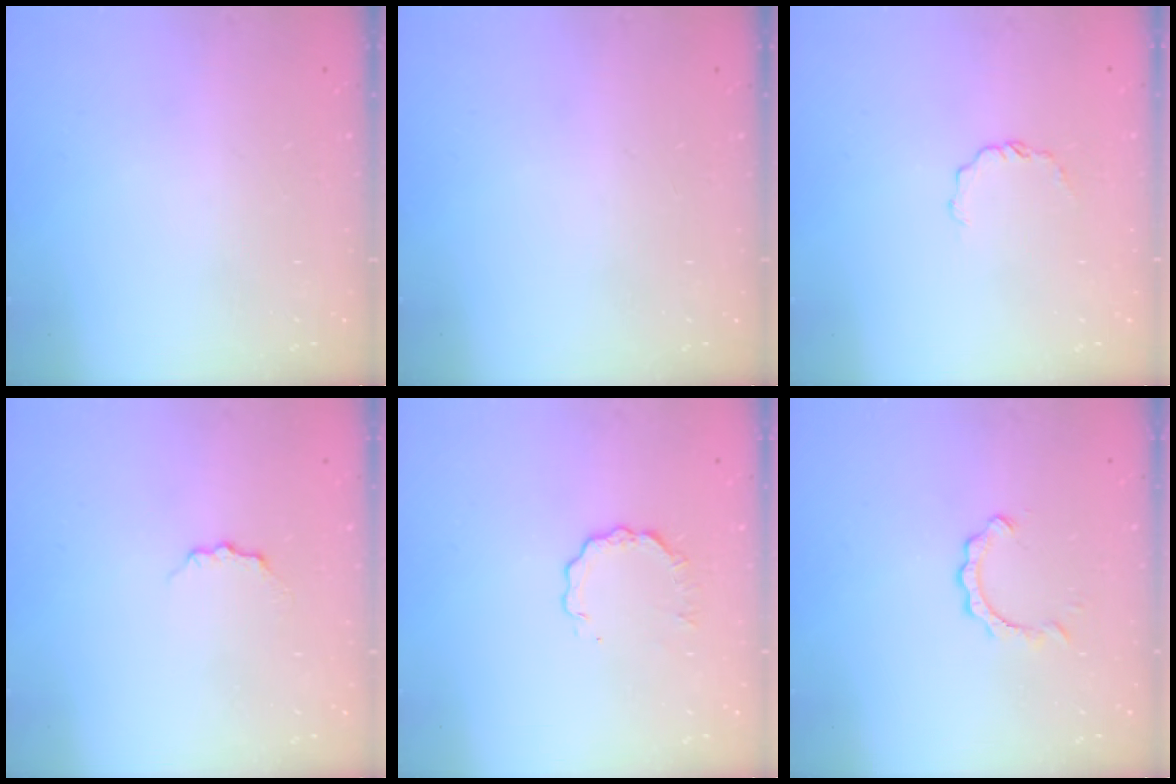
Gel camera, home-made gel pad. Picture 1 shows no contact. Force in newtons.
{"total": 0.0}
{"total": 3.3, "press": 3.3, "slide": 0.3}
{"total": 3.9, "press": 3.9, "slide": 0.5}
{"total": 2.9, "press": 2.9, "slide": 0.3}
{"total": 2.8, "press": 2.8, "slide": 0.3}